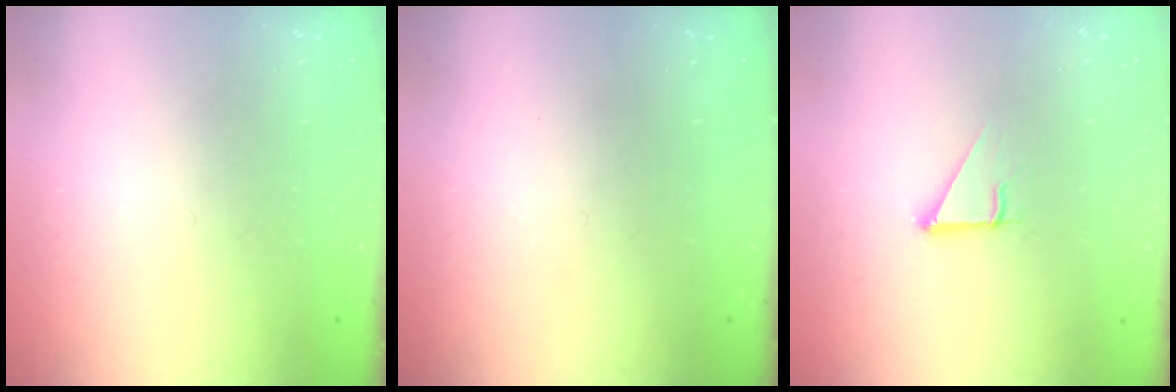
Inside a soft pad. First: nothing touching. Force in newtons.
{"total": 0.0}
{"total": 2.9, "press": 2.9, "slide": 0.1}